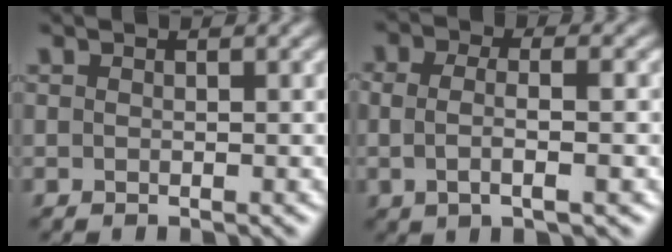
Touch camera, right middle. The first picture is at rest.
{"total": 3.4, "force": [-0.2, 1.2, 3.2], "torque": [-0.059, -0.006, -0.008]}